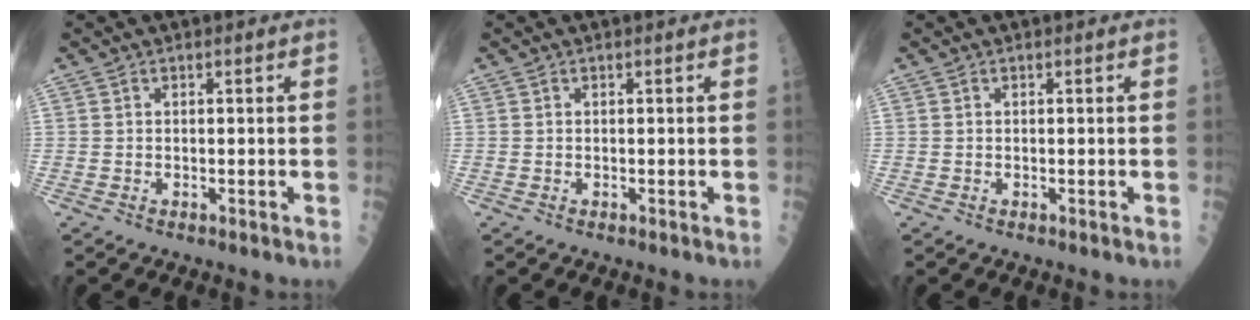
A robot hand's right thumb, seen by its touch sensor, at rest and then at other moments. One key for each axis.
{"total": 0.0}
{"total": 0.0}